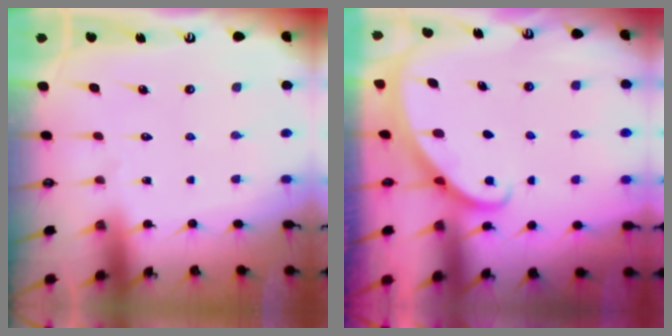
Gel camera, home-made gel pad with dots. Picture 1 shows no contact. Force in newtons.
{"total": 1.8, "press": 1.8, "slide": 0.1}